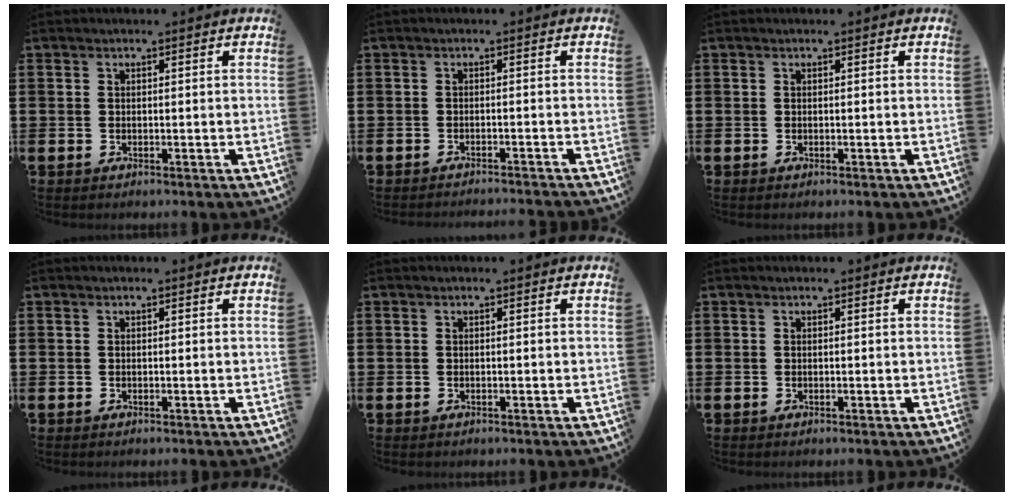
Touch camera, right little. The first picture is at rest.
{"total": 1.0, "force": [-1.0, -0.3, -0.1], "torque": [0.002, 0.001, -0.021]}
{"total": 0.0}
{"total": 0.0}
{"total": 0.0}
{"total": 0.0}